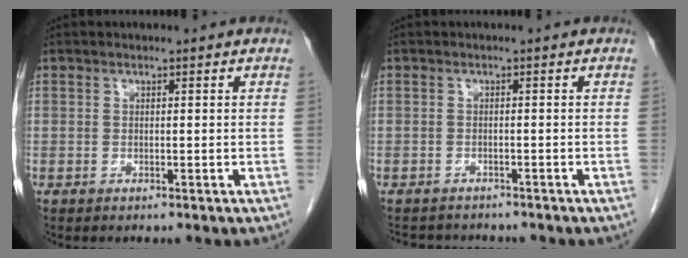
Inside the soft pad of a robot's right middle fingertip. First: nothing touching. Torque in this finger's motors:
{"motor_torque": [0.35, -0.24, -0.03, 0.00]}